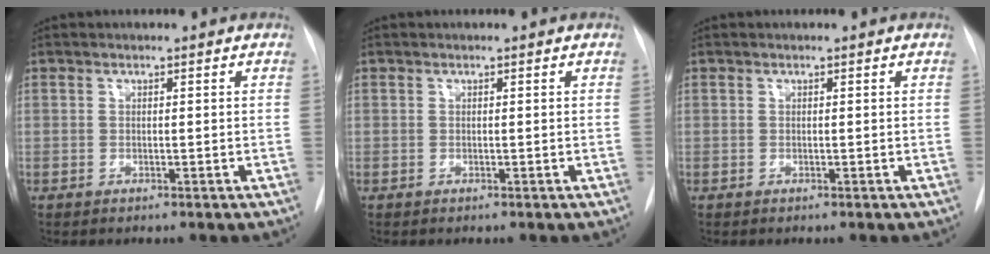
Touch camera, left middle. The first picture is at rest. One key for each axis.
{"total": 0.0}
{"total": 0.0}